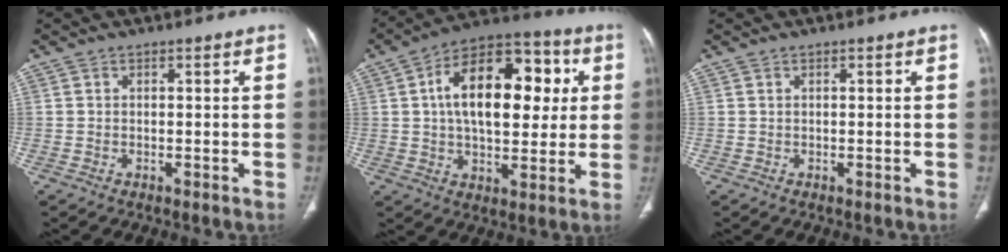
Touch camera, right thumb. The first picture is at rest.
{"total": 20.7, "force": [3.7, 11.6, 16.7], "torque": [-0.225, 0.019, 0.051]}
{"total": 0.0}